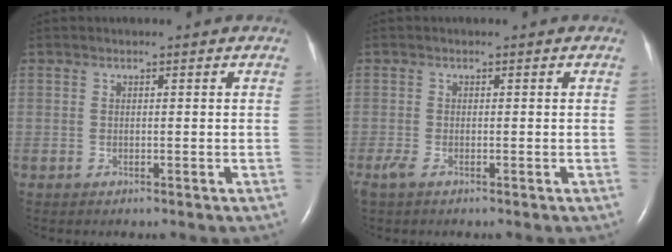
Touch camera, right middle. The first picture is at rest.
{"total": 1.5, "force": [-1.0, 0.4, 1.1], "torque": [-0.034, -0.006, -0.021]}